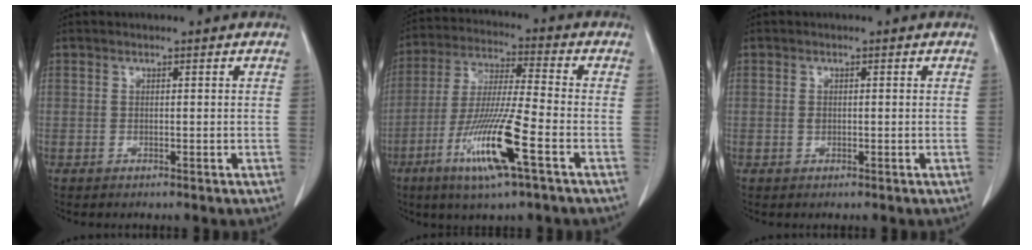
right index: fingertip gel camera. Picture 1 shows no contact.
{"total": 13.9, "force": [-5.9, 0.3, 12.6], "torque": [-0.252, -0.023, -0.110]}
{"total": 0.8, "force": [0.0, 0.6, 0.6], "torque": [-0.013, 0.001, 0.001]}